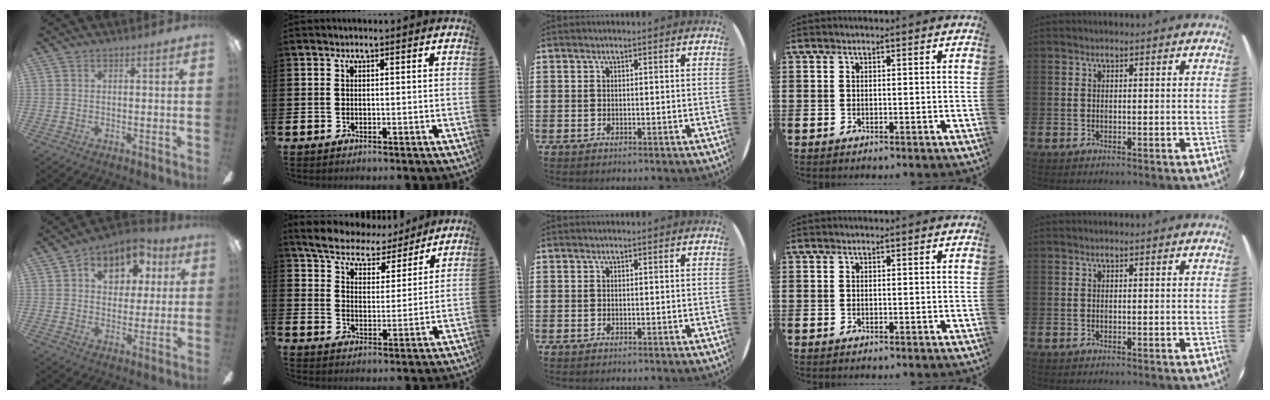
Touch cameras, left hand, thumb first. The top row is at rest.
{"thumb": {"total": 11.6, "force": [5.3, 8.0, 6.5], "torque": [-0.083, -0.016, 0.091]}, "index": {"total": 6.9, "force": [6.5, 1.7, 1.4], "torque": [-0.054, -0.047, 0.112]}}